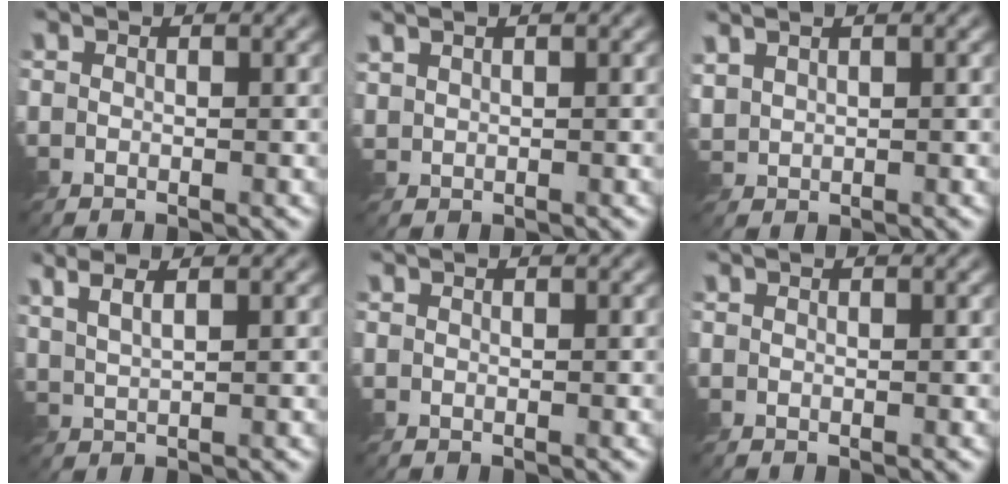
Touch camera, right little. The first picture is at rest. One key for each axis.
{"total": 1.3, "fx": 1.2, "fy": 0.3, "fz": 0.4, "tx": -0.014, "ty": 0.003, "tz": 0.029}
{"total": 1.9, "fx": 1.6, "fy": 0.8, "fz": 0.8, "tx": -0.024, "ty": 0.006, "tz": 0.040}
{"total": 3.5, "fx": 2.1, "fy": 1.1, "fz": 2.5, "tx": -0.033, "ty": 0.006, "tz": 0.027}
{"total": 0.0}
{"total": 0.0}